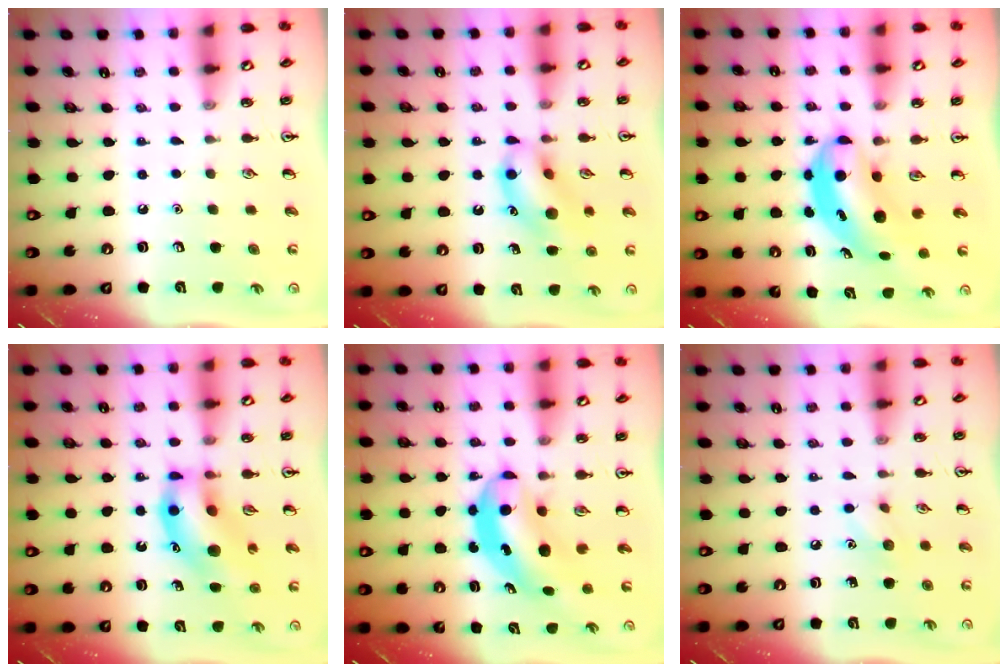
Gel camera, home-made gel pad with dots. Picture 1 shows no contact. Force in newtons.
{"total": 13.5, "press": 13.2, "slide": 2.4}
{"total": 6.1, "press": 5.9, "slide": 1.6}
{"total": 15.0, "press": 14.7, "slide": 3.1}
{"total": 6.7, "press": 6.5, "slide": 1.4}
{"total": 6.1, "press": 5.8, "slide": 1.7}